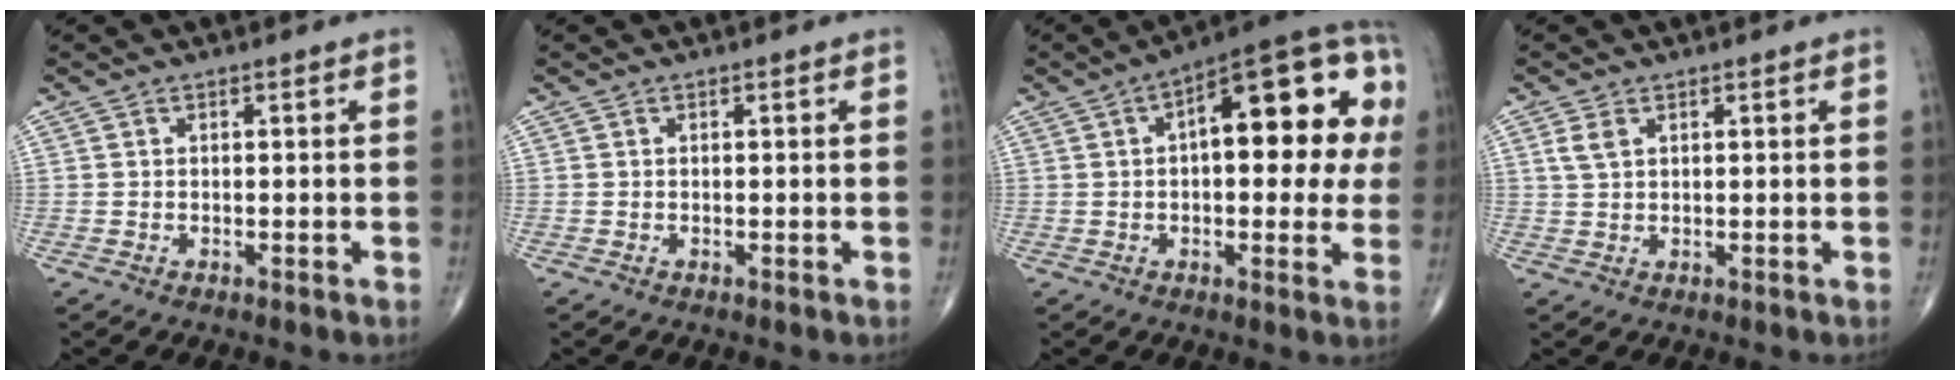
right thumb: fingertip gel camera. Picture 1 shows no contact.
{"total": 0.0}
{"total": 20.8, "force": [3.6, 8.5, 18.7], "torque": [-0.220, 0.030, 0.036]}
{"total": 2.5, "force": [1.1, 1.5, 1.7], "torque": [-0.037, 0.004, 0.028]}